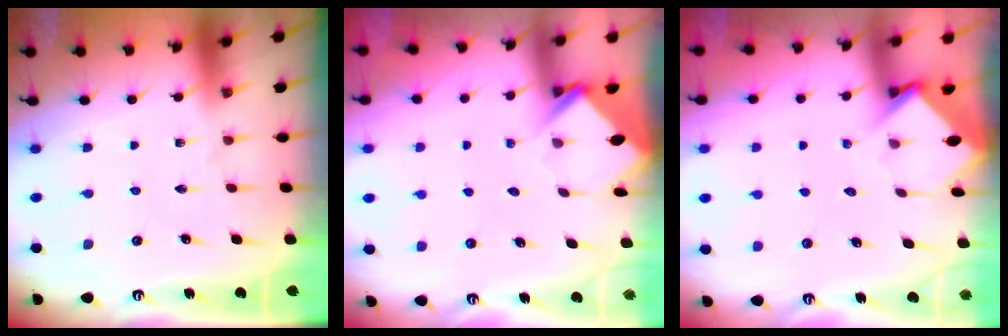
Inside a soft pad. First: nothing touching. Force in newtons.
{"total": 3.9, "press": 3.8, "slide": 0.3}
{"total": 3.7, "press": 3.7, "slide": 0.3}